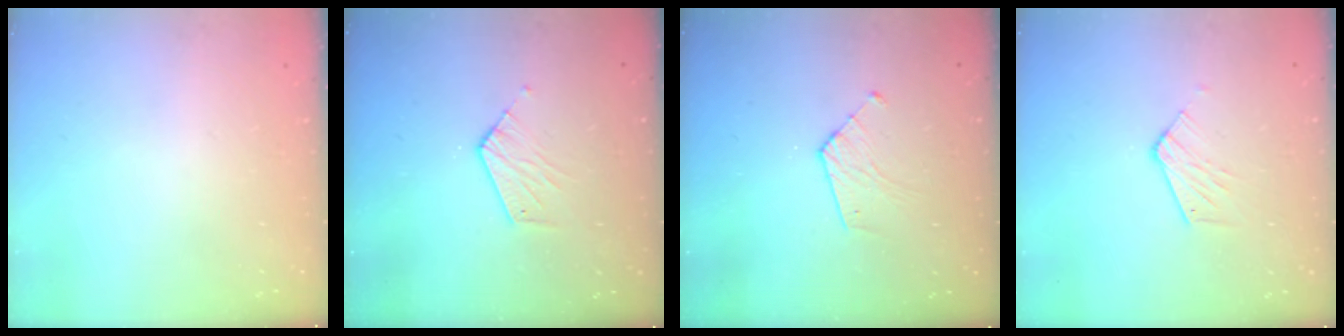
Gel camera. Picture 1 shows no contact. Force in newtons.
{"total": 6.4, "press": 6.4, "slide": 0.5}
{"total": 6.0, "press": 5.9, "slide": 0.4}
{"total": 7.0, "press": 7.0, "slide": 0.4}